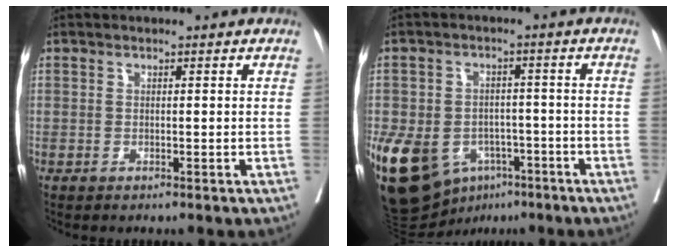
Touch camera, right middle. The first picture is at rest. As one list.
[{"total": 17.1, "force": [-7.8, 12.0, 9.5], "torque": [-0.220, 0.001, -0.113]}]